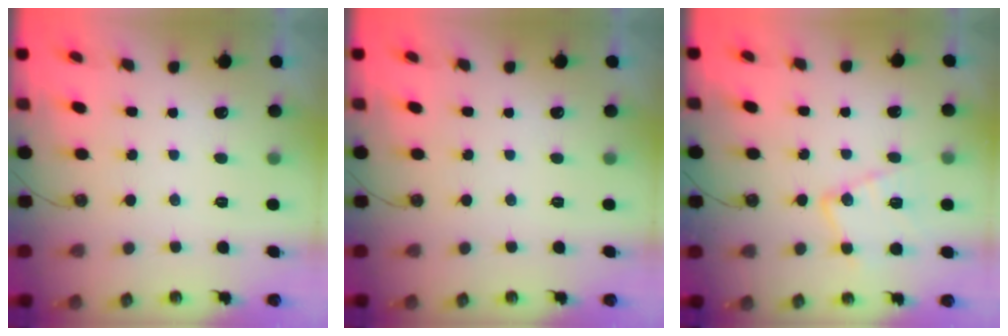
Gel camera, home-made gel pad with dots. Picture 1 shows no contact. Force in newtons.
{"total": 0.0}
{"total": 14.2, "press": 14.2, "slide": 0.8}